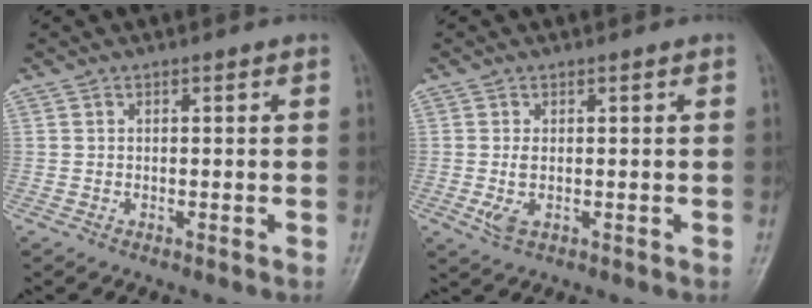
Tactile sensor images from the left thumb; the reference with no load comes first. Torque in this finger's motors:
{"motor_torque": [0.00, 0.90, 0.61, 0.24, 0.01]}